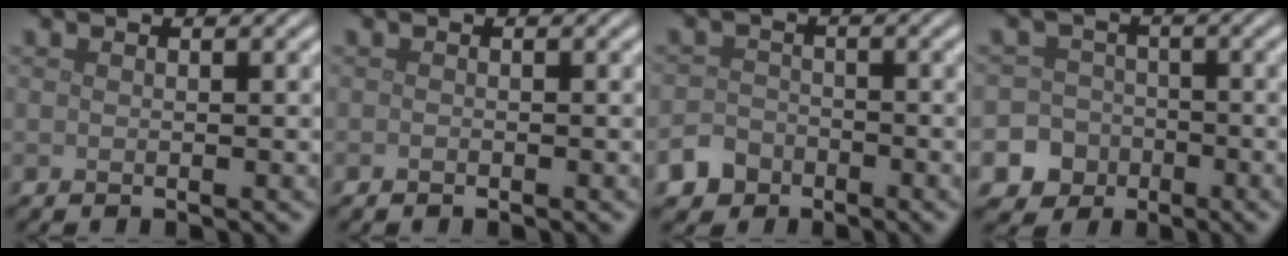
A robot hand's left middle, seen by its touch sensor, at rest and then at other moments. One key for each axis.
{"total": 0.0}
{"total": 3.3, "fx": -2.3, "fy": 2.3, "fz": 0.5, "tx": 0.005, "ty": -0.001, "tz": -0.044}
{"total": 6.9, "fx": -3.6, "fy": 5.8, "fz": 0.8, "tx": 0.004, "ty": -0.018, "tz": -0.078}